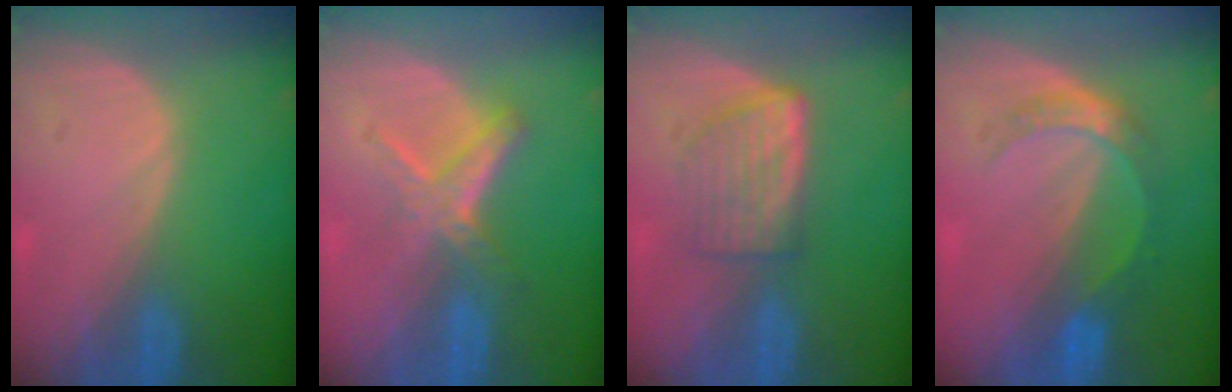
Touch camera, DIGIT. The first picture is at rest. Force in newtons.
{"total": 5.2, "press": 5.1, "slide": 0.8}
{"total": 6.1, "press": 5.4, "slide": 2.7}
{"total": 5.3, "press": 4.8, "slide": 2.2}